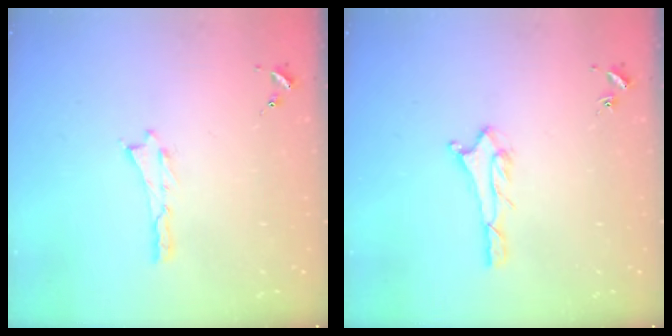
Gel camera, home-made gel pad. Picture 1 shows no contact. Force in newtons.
{"total": 1.6, "press": 1.6, "slide": 0.1}